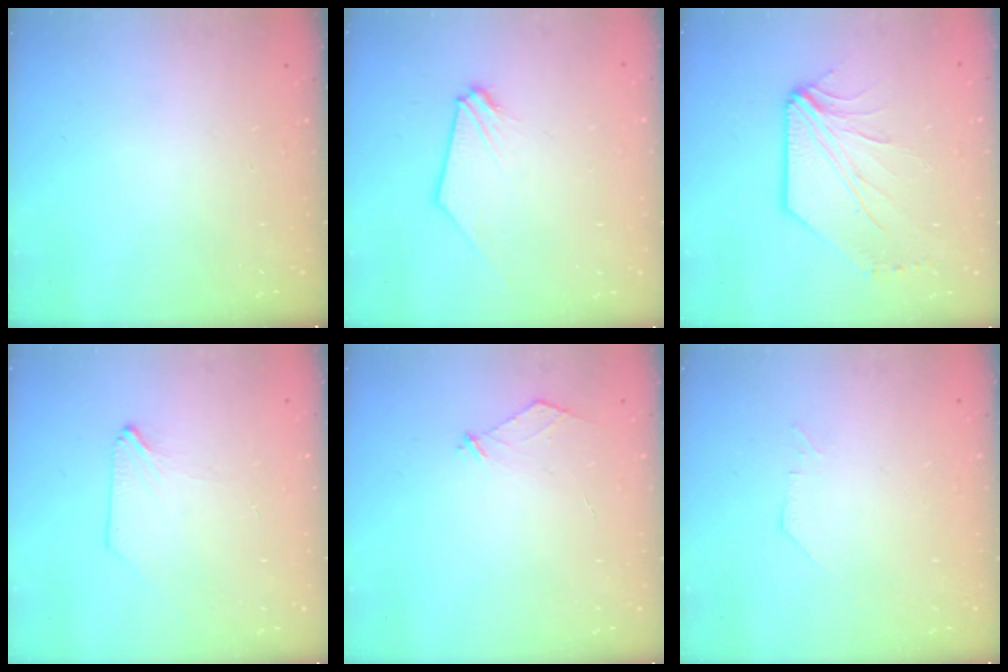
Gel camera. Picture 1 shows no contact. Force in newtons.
{"total": 0.9, "press": 0.9, "slide": 0.1}
{"total": 6.4, "press": 6.3, "slide": 0.9}
{"total": 0.6, "press": 0.6, "slide": 0.1}
{"total": 4.1, "press": 4.1, "slide": 0.5}
{"total": 0.0}